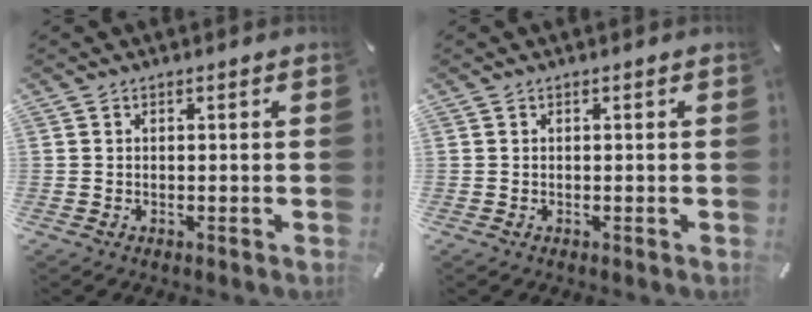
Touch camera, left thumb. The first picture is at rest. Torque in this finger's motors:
{"motor_torque": [0.00, 0.00, 0.00, 0.00, 0.00]}